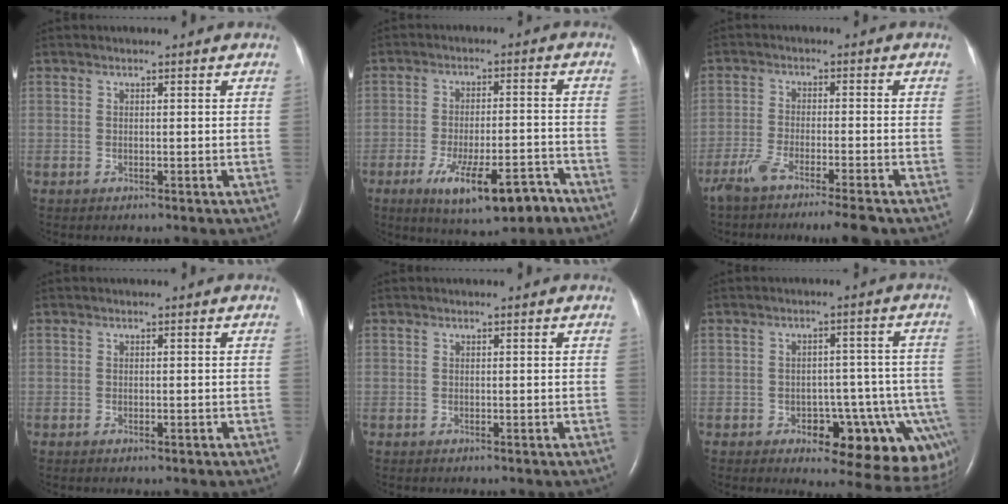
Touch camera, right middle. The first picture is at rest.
{"total": 11.5, "force": [-6.9, 3.0, 8.7], "torque": [-0.143, -0.006, -0.100]}
{"total": 8.7, "force": [-7.0, -0.1, 5.2], "torque": [-0.087, -0.017, -0.116]}
{"total": 0.6, "force": [-0.3, 0.2, 0.5], "torque": [-0.011, -0.002, -0.003]}
{"total": 0.0}
{"total": 14.7, "force": [-7.4, 6.3, 11.0], "torque": [-0.061, 0.023, -0.081]}